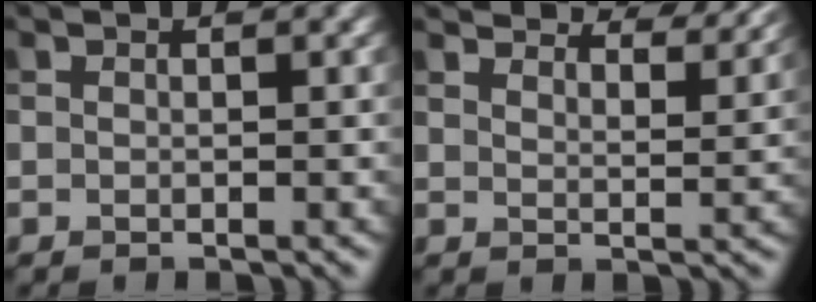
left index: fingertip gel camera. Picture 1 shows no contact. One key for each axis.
{"total": 8.4, "fx": 7.6, "fy": 1.5, "fz": 3.1, "tx": -0.032, "ty": 0.008, "tz": 0.079}